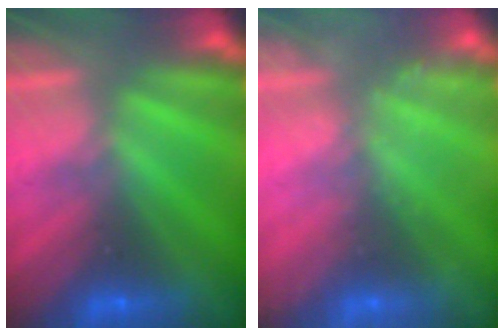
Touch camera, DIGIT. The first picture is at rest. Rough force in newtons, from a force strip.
{"total": 2.5}